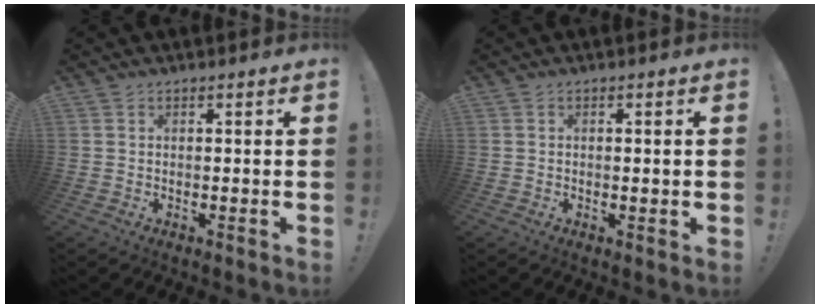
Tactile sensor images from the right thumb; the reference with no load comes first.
{"total": 1.2, "force": [0.1, 0.0, 1.2], "torque": [-0.020, -0.002, 0.001]}